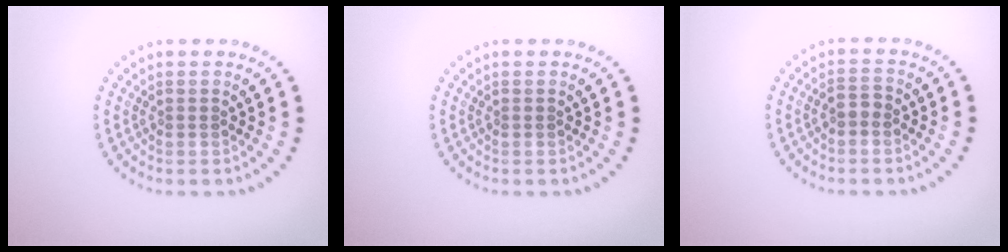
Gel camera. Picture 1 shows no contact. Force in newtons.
{"total": 0.0}
{"total": 1.2, "press": 1.2, "slide": 0.3}